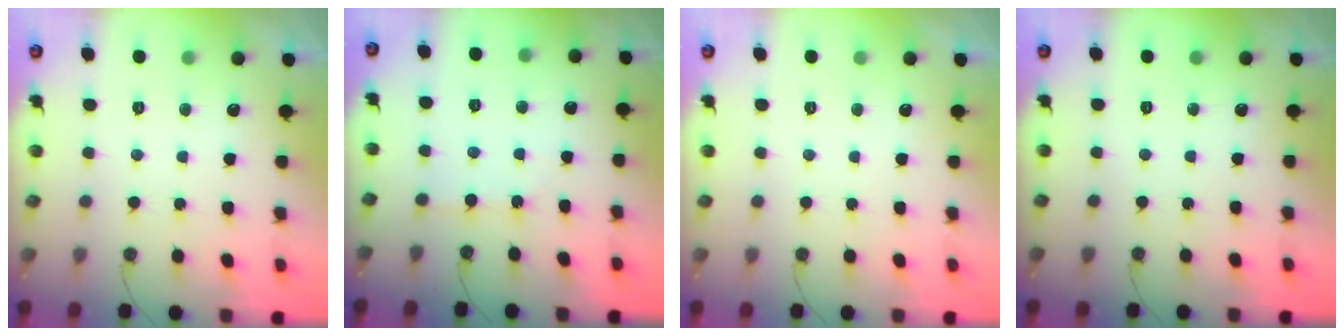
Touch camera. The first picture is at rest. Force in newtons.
{"total": 2.1, "press": 2.1, "slide": 0.4}
{"total": 0.0}
{"total": 0.0}